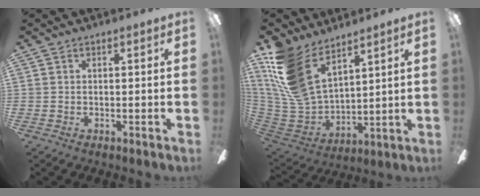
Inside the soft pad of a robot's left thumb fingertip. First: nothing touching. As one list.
[{"total": 18.0, "force": [11.0, 9.5, 10.7], "torque": [-0.263, -0.062, 0.205]}]